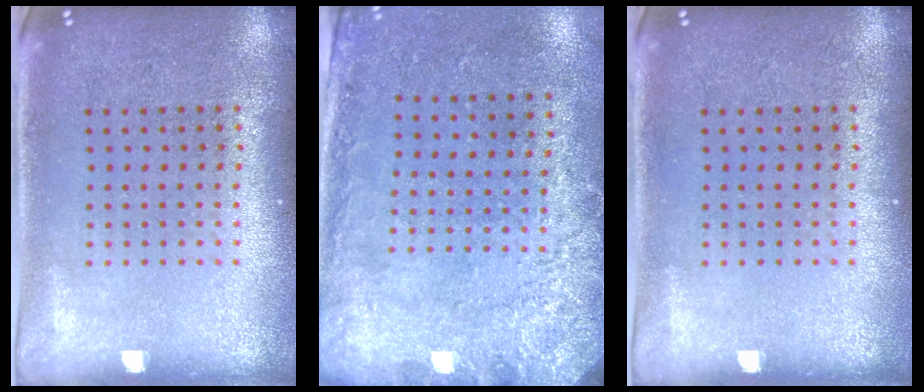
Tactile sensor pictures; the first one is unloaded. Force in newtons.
{"total": 2.7, "press": 2.0, "slide": 1.9}
{"total": 0.0}